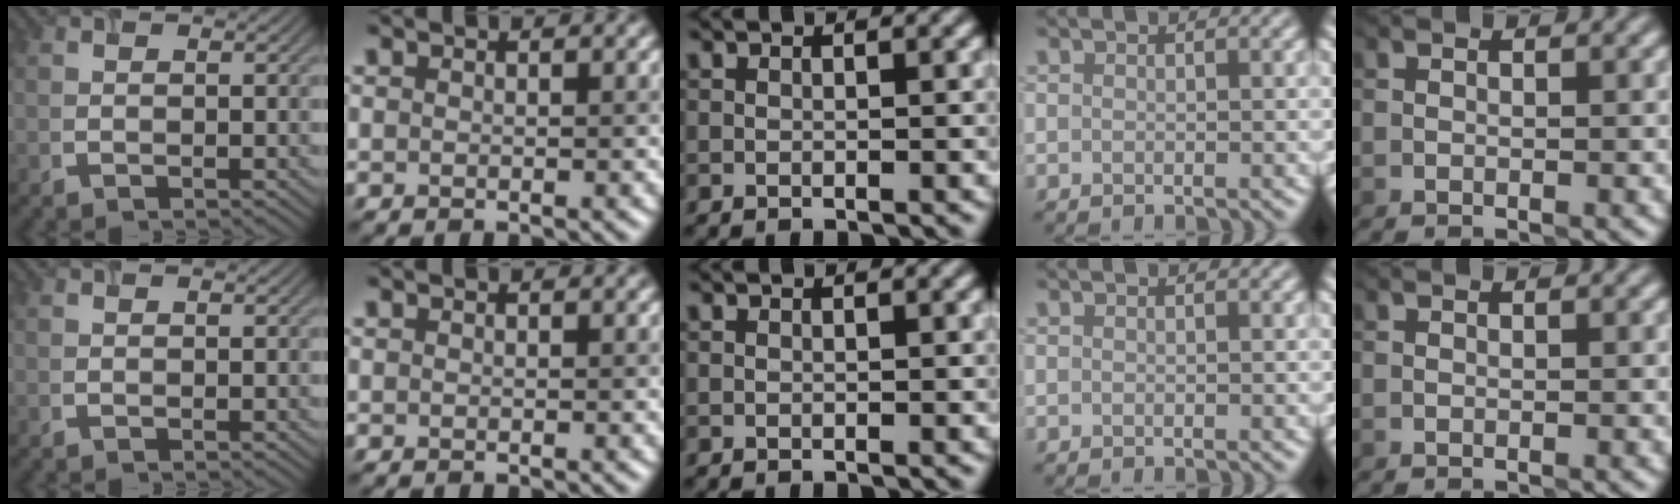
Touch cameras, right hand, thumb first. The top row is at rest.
{}